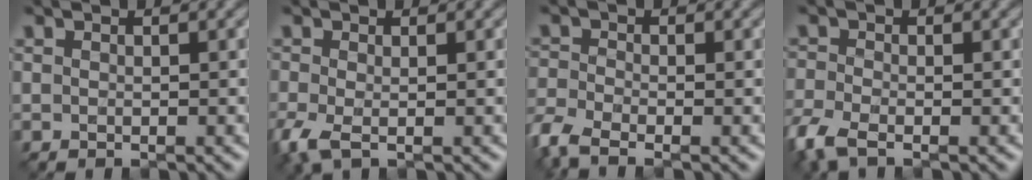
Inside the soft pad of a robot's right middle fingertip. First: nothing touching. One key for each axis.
{"total": 2.7, "fx": -1.1, "fy": 1.0, "fz": 2.2, "tx": -0.061, "ty": -0.010, "tz": -0.027}
{"total": 4.2, "fx": -2.9, "fy": 1.6, "fz": 2.5, "tx": -0.062, "ty": -0.011, "tz": -0.075}
{"total": 3.6, "fx": -2.4, "fy": 1.2, "fz": 2.3, "tx": -0.063, "ty": -0.013, "tz": -0.063}